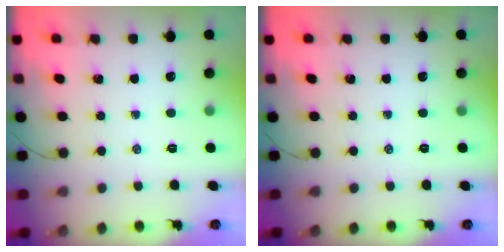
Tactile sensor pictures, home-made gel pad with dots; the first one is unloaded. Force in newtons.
{"total": 0.0}